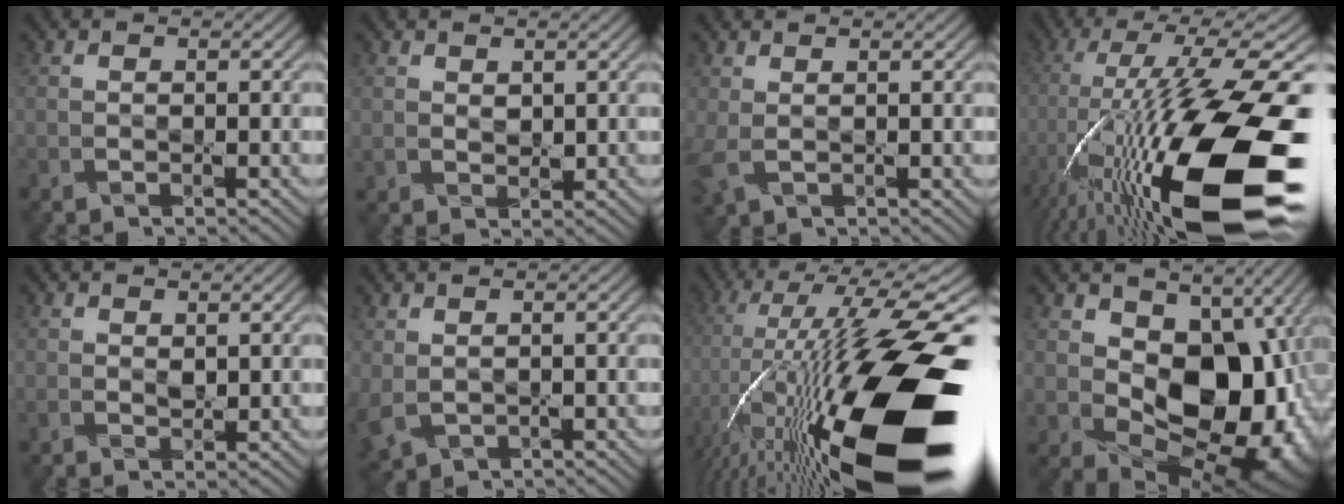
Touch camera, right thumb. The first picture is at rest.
{"total": 1.8, "force": [1.1, 1.2, 0.7], "torque": [-0.023, -0.007, 0.026]}
{"total": 3.1, "force": [0.6, 1.7, 2.6], "torque": [-0.078, -0.002, 0.014]}
{"total": 21.1, "force": [-7.4, 6.8, 18.6], "torque": [-0.352, 0.007, -0.133]}
{"total": 1.4, "force": [0.9, 0.7, 0.8], "torque": [-0.020, -0.005, 0.022]}
{"total": 3.3, "force": [0.4, 2.2, 2.4], "torque": [-0.074, -0.009, 0.015]}
{"total": 21.9, "force": [-5.6, 7.6, 19.8], "torque": [-0.360, 0.002, -0.112]}
{"total": 14.7, "force": [0.9, 10.5, 10.1], "torque": [-0.141, -0.029, 0.025]}